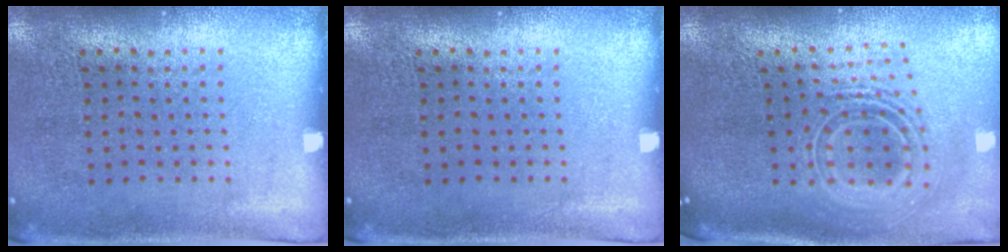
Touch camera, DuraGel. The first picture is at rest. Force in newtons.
{"total": 0.0}
{"total": 2.7, "press": 1.8, "slide": 1.9}